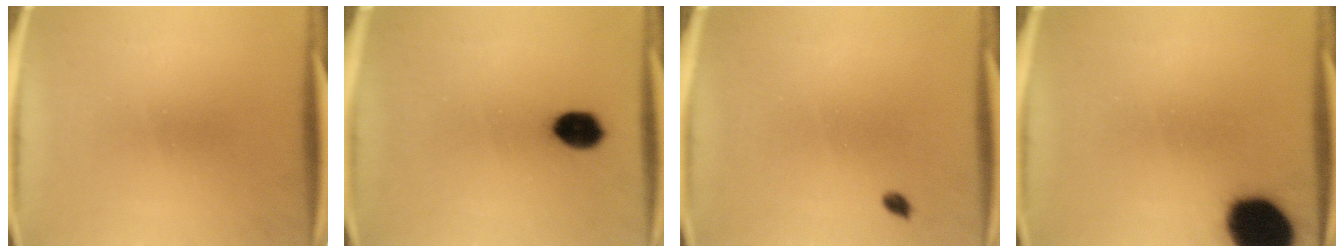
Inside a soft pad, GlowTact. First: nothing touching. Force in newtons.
{"total": 6.1}
{"total": 1.0}
{"total": 17.3}